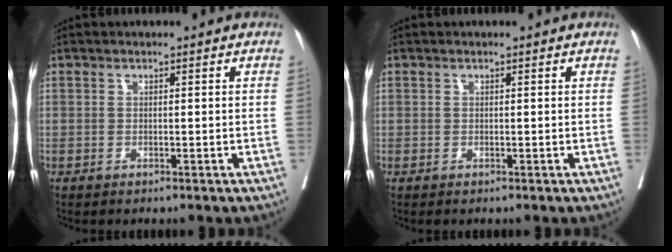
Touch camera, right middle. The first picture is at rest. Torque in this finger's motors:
{"motor_torque": [-0.12, -0.03, 0.00, 0.00]}